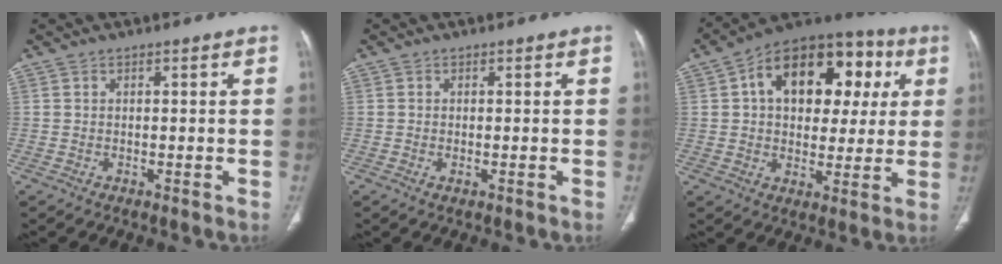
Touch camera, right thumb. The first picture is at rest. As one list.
[{"total": 0.8, "force": [-0.3, 0.3, 0.7], "torque": [-0.015, -0.003, -0.004]}, {"total": 21.3, "force": [5.6, 13.7, 15.4], "torque": [-0.182, 0.024, 0.077]}]